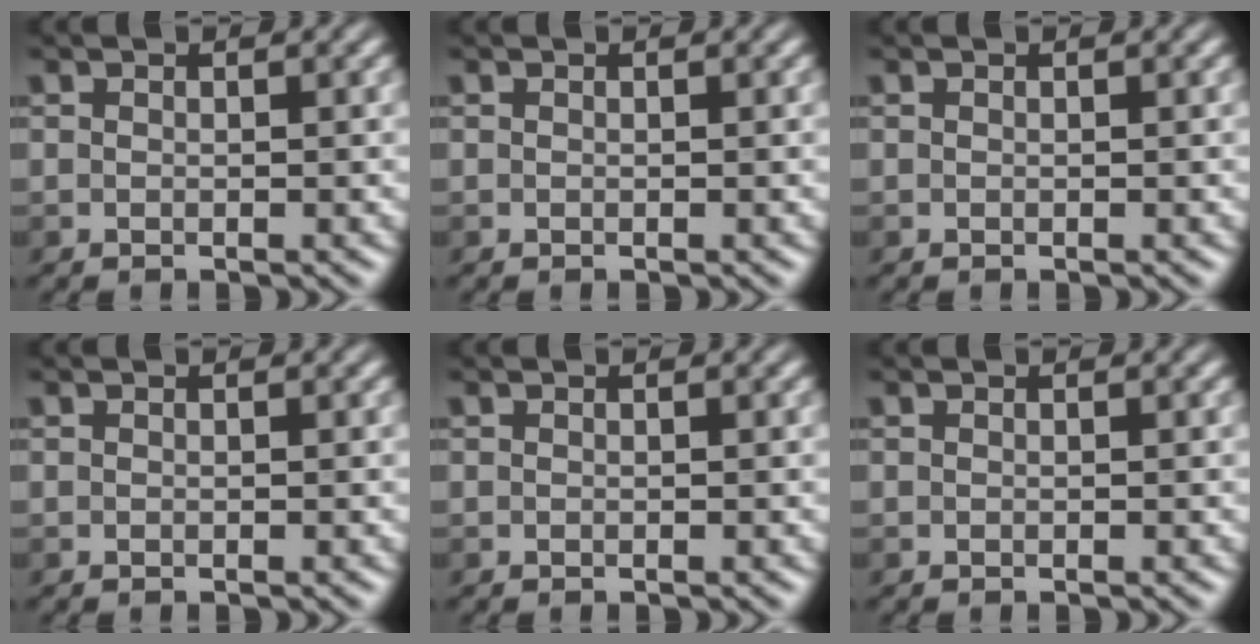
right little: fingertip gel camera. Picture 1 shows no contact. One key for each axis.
{"total": 0.0}
{"total": 0.0}
{"total": 0.0}
{"total": 0.0}
{"total": 0.0}